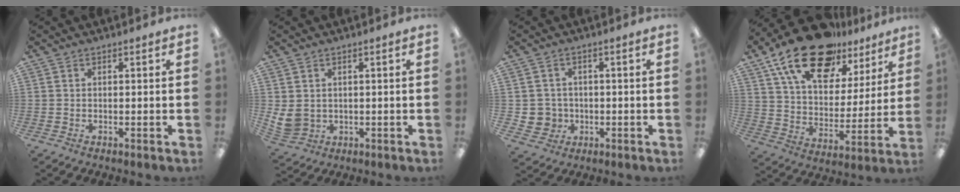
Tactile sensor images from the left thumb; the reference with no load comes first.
{"total": 5.0, "force": [1.5, 4.2, 2.2], "torque": [-0.059, -0.007, 0.032]}
{"total": 4.5, "force": [-0.2, 4.5, 0.5], "torque": [-0.010, 0.009, -0.001]}
{"total": 20.9, "force": [14.6, 10.1, 10.9], "torque": [-0.192, -0.080, 0.259]}